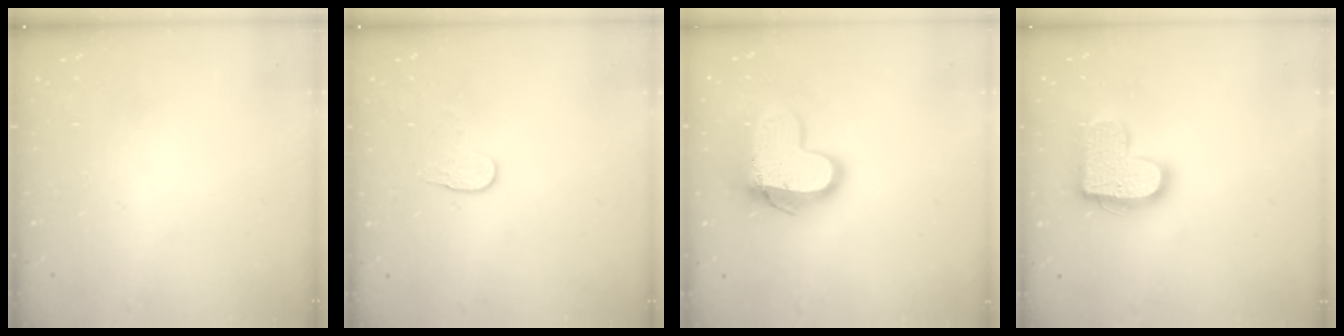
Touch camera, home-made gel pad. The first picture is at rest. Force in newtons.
{"total": 4.0, "press": 4.0, "slide": 0.5}
{"total": 13.5, "press": 13.5, "slide": 1.2}
{"total": 14.9, "press": 14.9, "slide": 1.0}